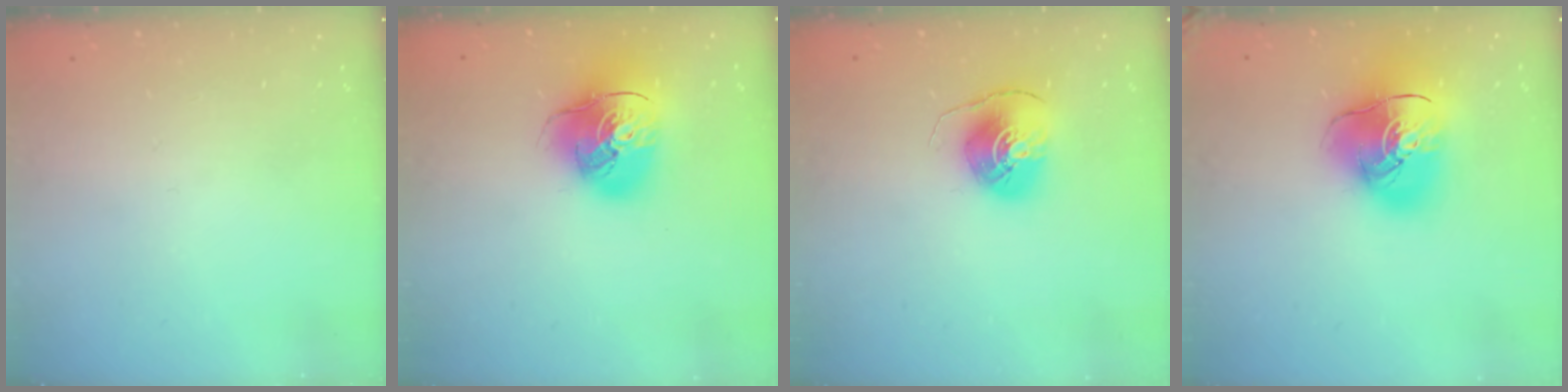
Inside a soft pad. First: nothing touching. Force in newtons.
{"total": 16.2, "press": 16.0, "slide": 2.4}
{"total": 7.6, "press": 7.6, "slide": 0.3}
{"total": 18.1, "press": 17.9, "slide": 2.7}